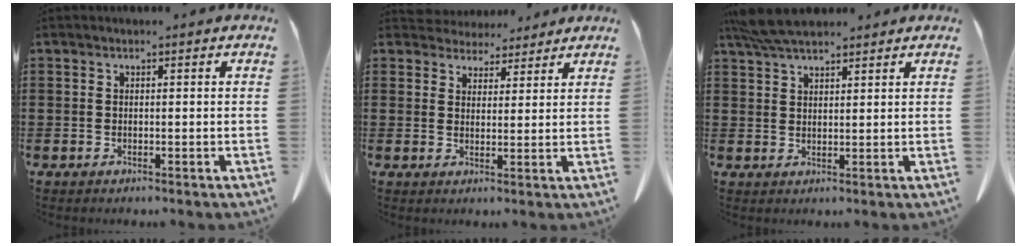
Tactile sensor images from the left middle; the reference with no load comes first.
{"total": 3.7, "force": [3.5, 1.2, -0.2], "torque": [-0.011, -0.010, 0.069]}
{"total": 5.5, "force": [4.6, 1.2, 2.7], "torque": [-0.064, -0.007, 0.088]}